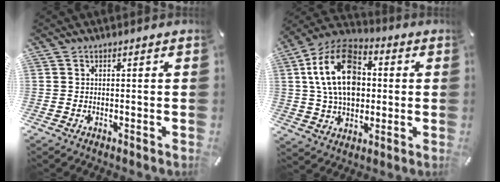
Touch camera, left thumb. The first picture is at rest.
{"total": 17.8, "force": [1.9, 12.7, 12.4], "torque": [-0.245, 0.006, 0.030]}